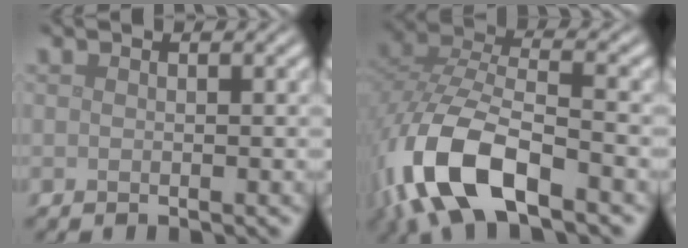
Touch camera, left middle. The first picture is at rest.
{"total": 11.9, "force": [-6.0, 5.4, 8.8], "torque": [-0.206, -0.023, -0.119]}